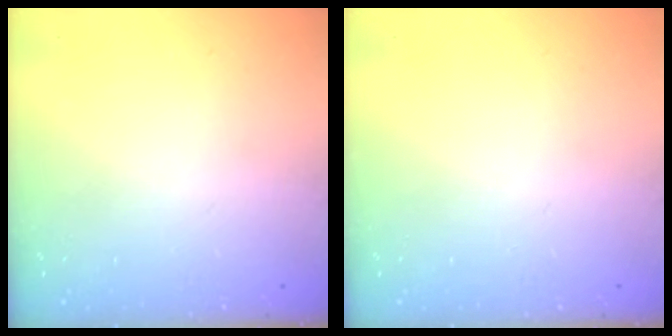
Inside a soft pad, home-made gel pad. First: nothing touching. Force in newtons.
{"total": 0.0}